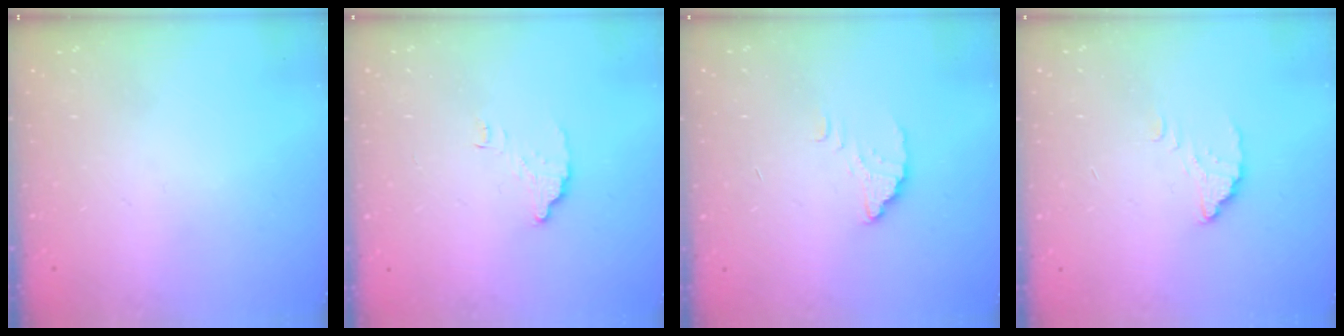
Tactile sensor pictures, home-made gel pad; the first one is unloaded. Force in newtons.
{"total": 3.6, "press": 3.6, "slide": 0.1}
{"total": 2.5, "press": 2.5, "slide": 0.3}
{"total": 2.2, "press": 2.2, "slide": 0.2}